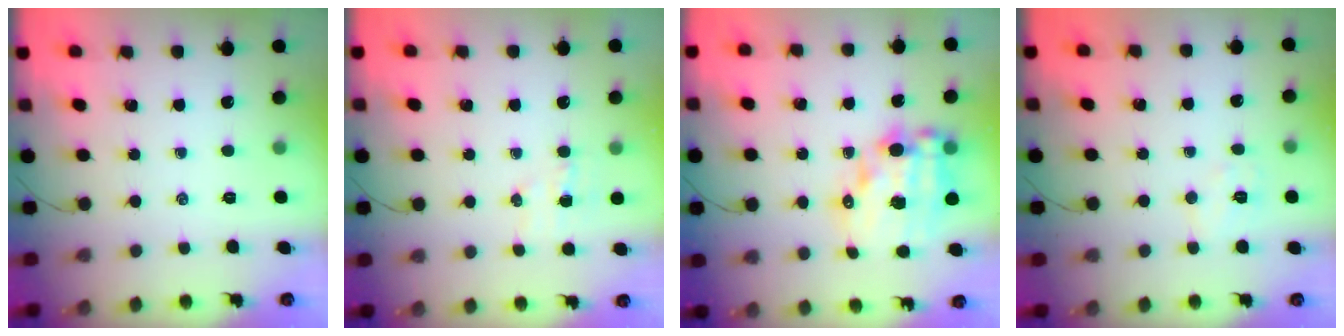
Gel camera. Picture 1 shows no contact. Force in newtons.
{"total": 4.5, "press": 4.4, "slide": 0.8}
{"total": 16.1, "press": 15.6, "slide": 3.8}
{"total": 5.7, "press": 5.7, "slide": 1.0}